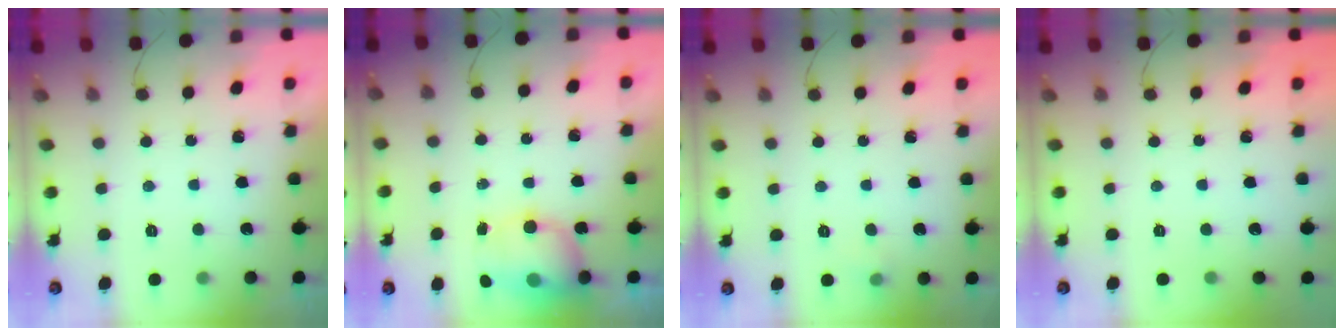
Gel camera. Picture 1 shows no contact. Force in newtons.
{"total": 12.7, "press": 10.7, "slide": 6.9}
{"total": 3.3, "press": 3.1, "slide": 1.2}
{"total": 0.0}